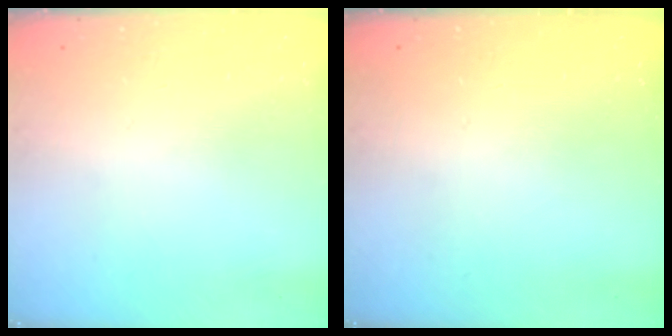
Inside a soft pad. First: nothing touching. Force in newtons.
{"total": 0.0}